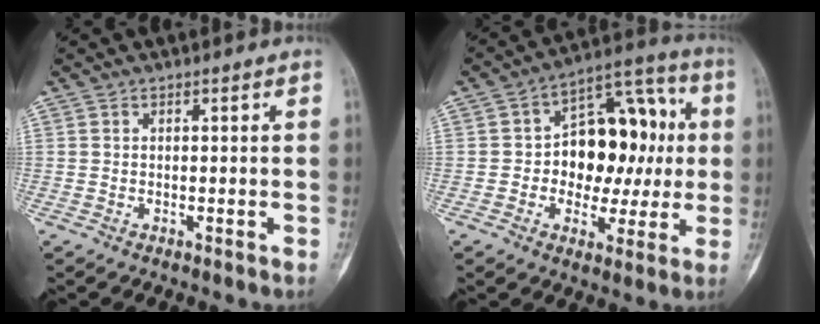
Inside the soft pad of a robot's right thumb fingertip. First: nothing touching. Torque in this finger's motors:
{"motor_torque": [0.66, 2.84, 0.57, -0.60, 0.12]}